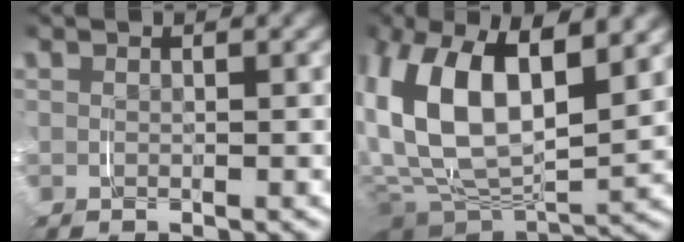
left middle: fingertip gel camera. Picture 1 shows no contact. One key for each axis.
{"total": 8.6, "fx": 2.4, "fy": 4.8, "fz": 6.7, "tx": -0.131, "ty": 0.002, "tz": 0.036}